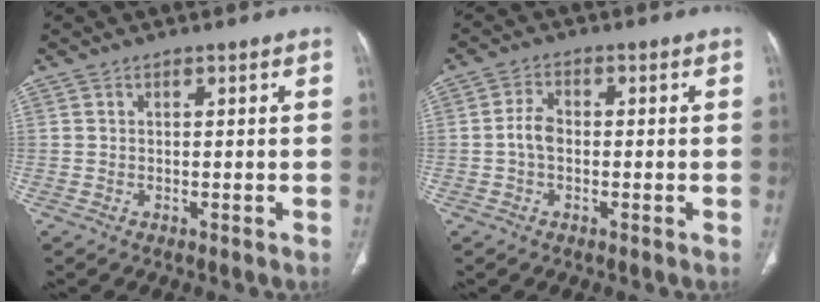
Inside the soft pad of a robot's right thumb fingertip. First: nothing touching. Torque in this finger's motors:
{"motor_torque": [0.72, 0.92, 0.98, -0.54, -0.04]}